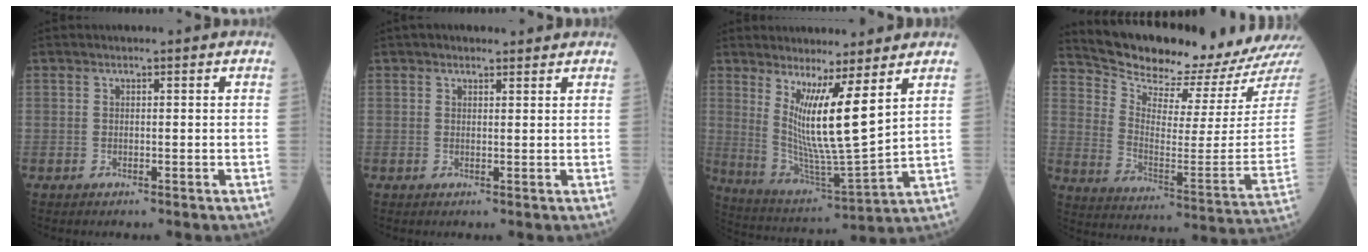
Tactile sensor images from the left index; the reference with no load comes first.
{"total": 3.0, "force": [2.6, 1.0, 1.1], "torque": [-0.015, 0.021, 0.034]}
{"total": 10.6, "force": [4.4, -0.4, 9.6], "torque": [-0.189, -0.039, 0.087]}
{"total": 18.7, "force": [17.9, 0.1, 5.4], "torque": [-0.112, -0.098, 0.259]}